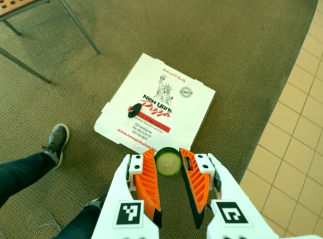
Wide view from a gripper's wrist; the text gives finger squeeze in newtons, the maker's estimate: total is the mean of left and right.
{"total": 7.0, "left": 6.9, "right": 7.1}